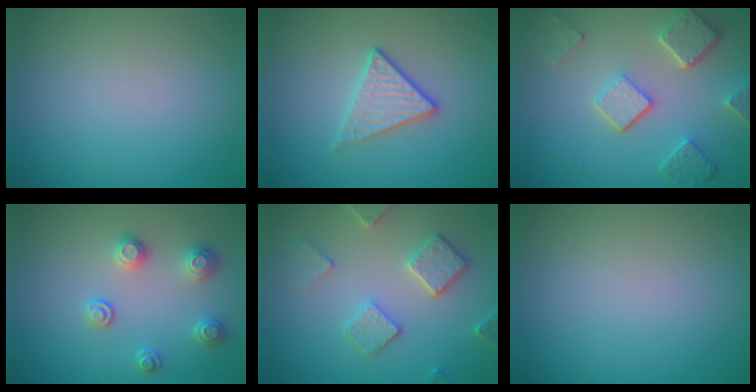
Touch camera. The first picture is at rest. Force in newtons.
{"total": 2.7, "press": 2.4, "slide": 1.2}
{"total": 5.2, "press": 4.0, "slide": 3.4}
{"total": 2.6, "press": 2.6, "slide": 0.1}
{"total": 3.7, "press": 3.6, "slide": 0.8}
{"total": 0.0}